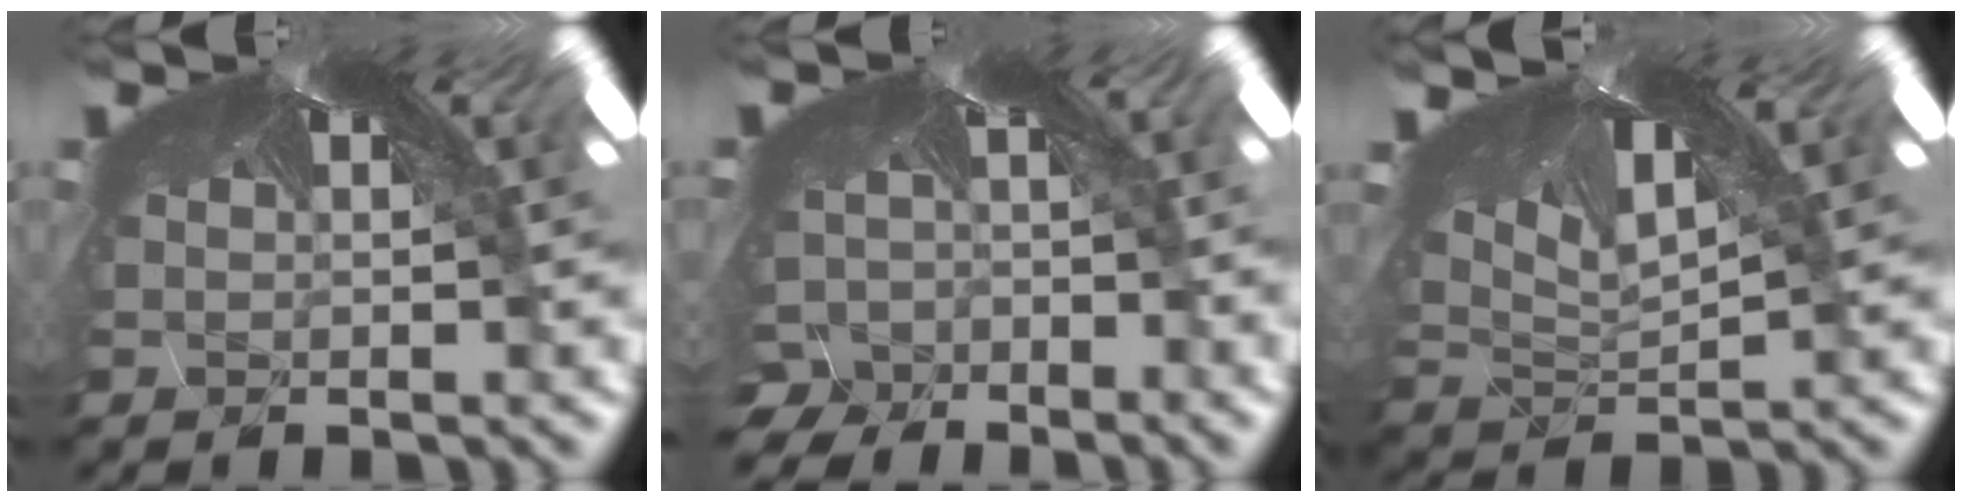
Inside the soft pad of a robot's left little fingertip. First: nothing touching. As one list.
[{"total": 7.3, "force": [-7.0, 2.1, 0.8], "torque": [-0.032, -0.074, -0.088]}, {"total": 2.5, "force": [-1.9, 1.4, 0.5], "torque": [-0.057, -0.028, -0.003]}]